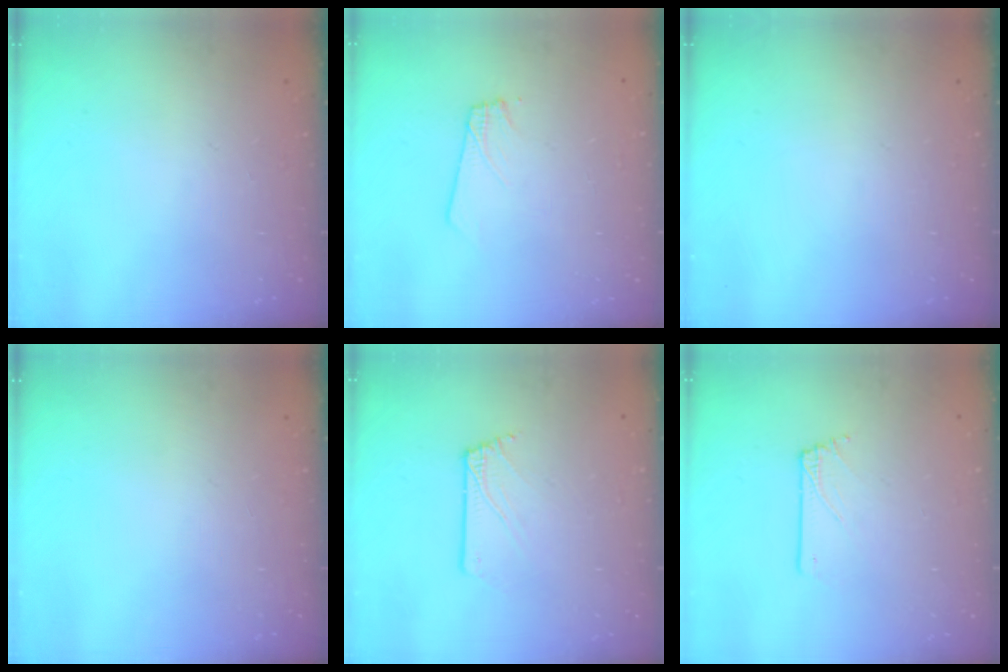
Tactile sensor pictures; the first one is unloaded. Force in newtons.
{"total": 2.9, "press": 2.8, "slide": 0.3}
{"total": 0.0}
{"total": 0.0}
{"total": 1.4, "press": 1.4, "slide": 0.1}
{"total": 1.0, "press": 1.0, "slide": 0.1}